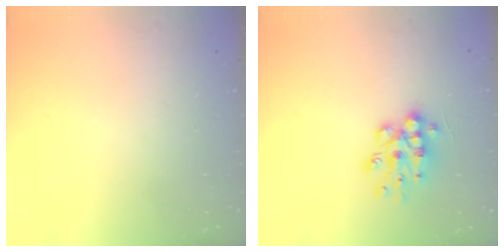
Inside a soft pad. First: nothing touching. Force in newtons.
{"total": 10.9, "press": 10.9, "slide": 0.5}